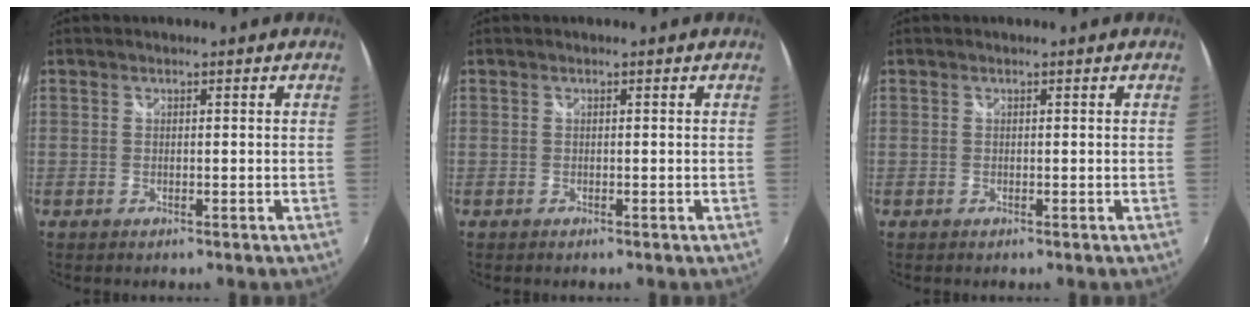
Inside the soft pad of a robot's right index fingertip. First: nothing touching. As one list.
[{"total": 0.0}, {"total": 0.0}]